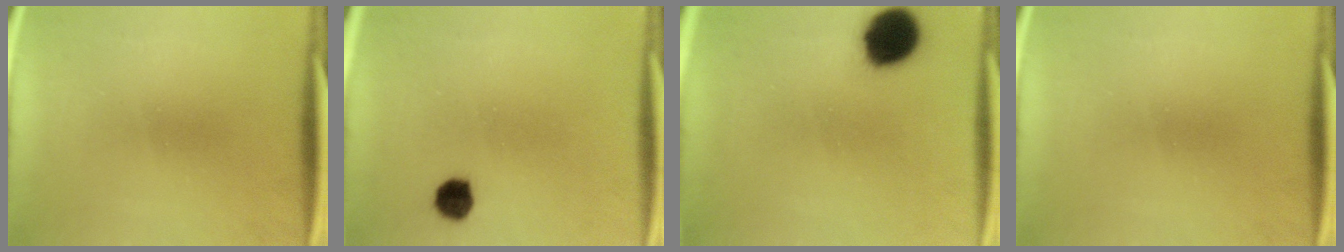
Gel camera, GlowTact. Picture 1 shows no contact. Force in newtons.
{"total": 4.2}
{"total": 11.0}
{"total": 0.0}